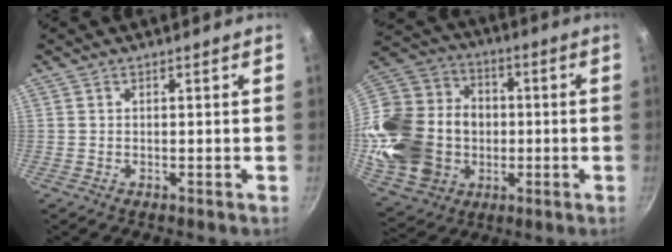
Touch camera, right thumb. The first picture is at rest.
{"total": 25.8, "force": [-2.4, 20.9, 15.0], "torque": [-0.285, 0.041, -0.021]}